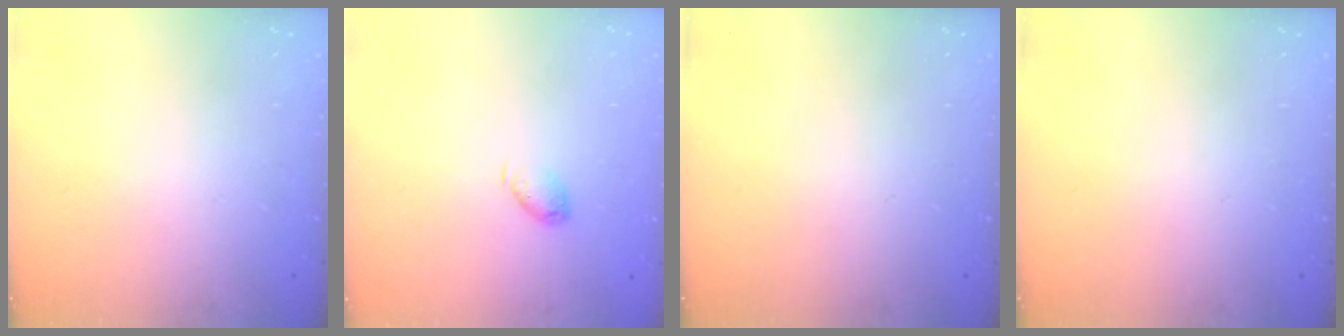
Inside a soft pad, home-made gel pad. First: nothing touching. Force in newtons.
{"total": 5.0, "press": 5.0, "slide": 0.6}
{"total": 0.0}
{"total": 0.0}